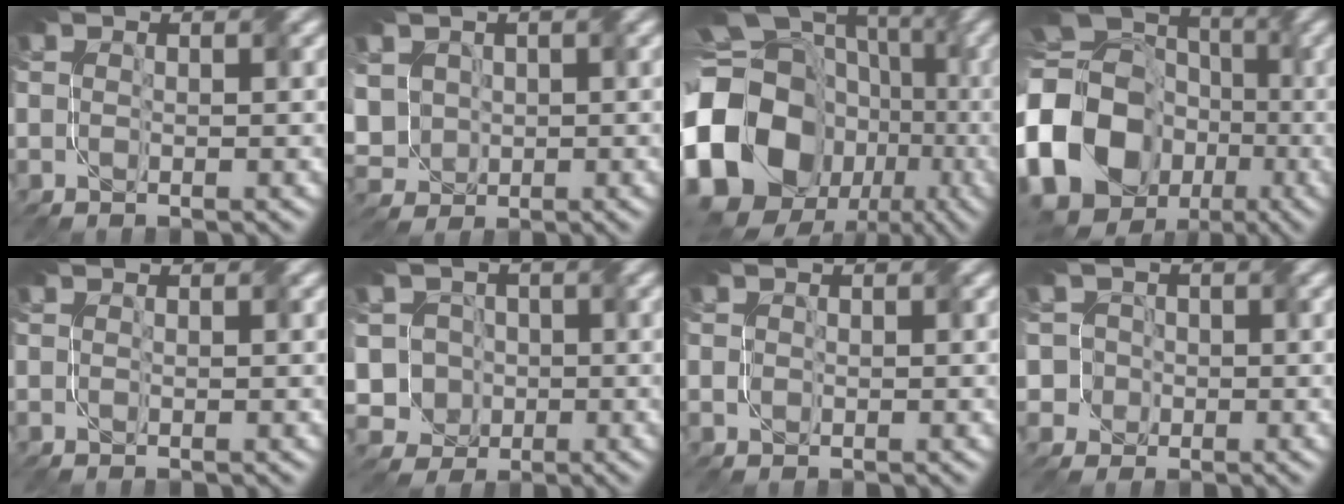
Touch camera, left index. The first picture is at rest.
{"total": 4.9, "force": [0.3, 4.2, 2.5], "torque": [-0.076, 0.010, -0.002]}
{"total": 20.9, "force": [-4.6, 17.6, 10.4], "torque": [-0.212, -0.020, -0.110]}
{"total": 18.9, "force": [-4.8, 15.5, 9.6], "torque": [-0.214, -0.015, -0.109]}
{"total": 0.0}
{"total": 6.5, "force": [-0.9, 5.9, 2.4], "torque": [-0.059, 0.024, -0.046]}
{"total": 0.5, "force": [-0.2, 0.5, 0.1], "torque": [-0.007, 0.003, 0.000]}
{"total": 4.4, "force": [-1.1, 4.2, 0.6], "torque": [-0.011, 0.022, -0.050]}